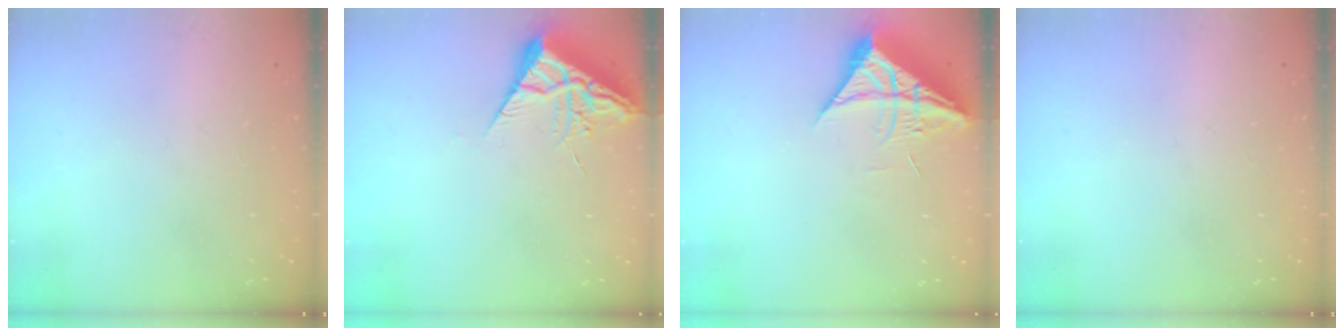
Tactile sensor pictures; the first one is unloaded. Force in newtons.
{"total": 7.0, "press": 7.0, "slide": 0.7}
{"total": 9.4, "press": 9.3, "slide": 1.0}
{"total": 0.0}